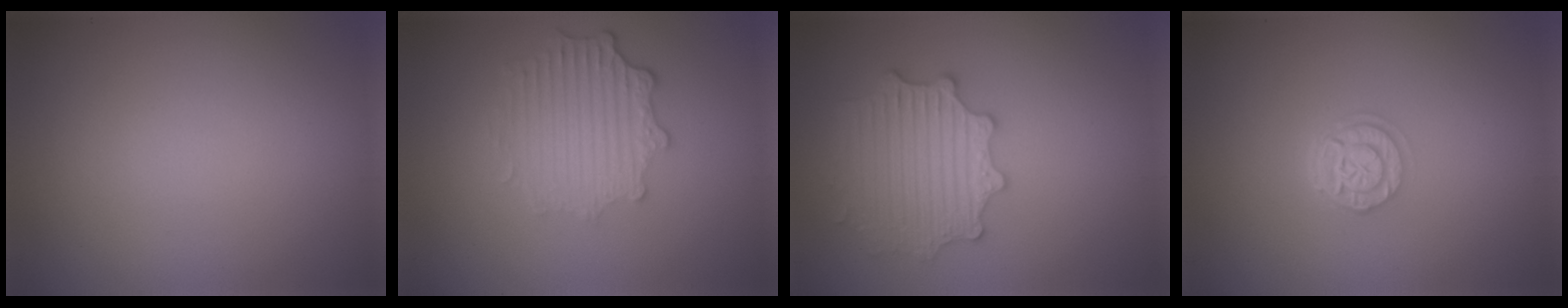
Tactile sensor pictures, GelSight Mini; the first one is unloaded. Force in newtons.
{"total": 3.6, "press": 2.8, "slide": 2.2}
{"total": 4.1, "press": 4.0, "slide": 1.0}
{"total": 2.6, "press": 2.1, "slide": 1.5}